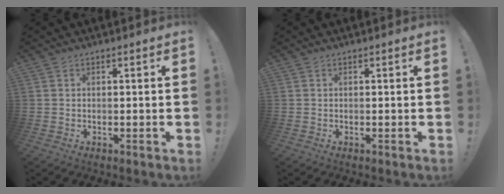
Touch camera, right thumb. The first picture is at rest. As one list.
[{"total": 0.0}]